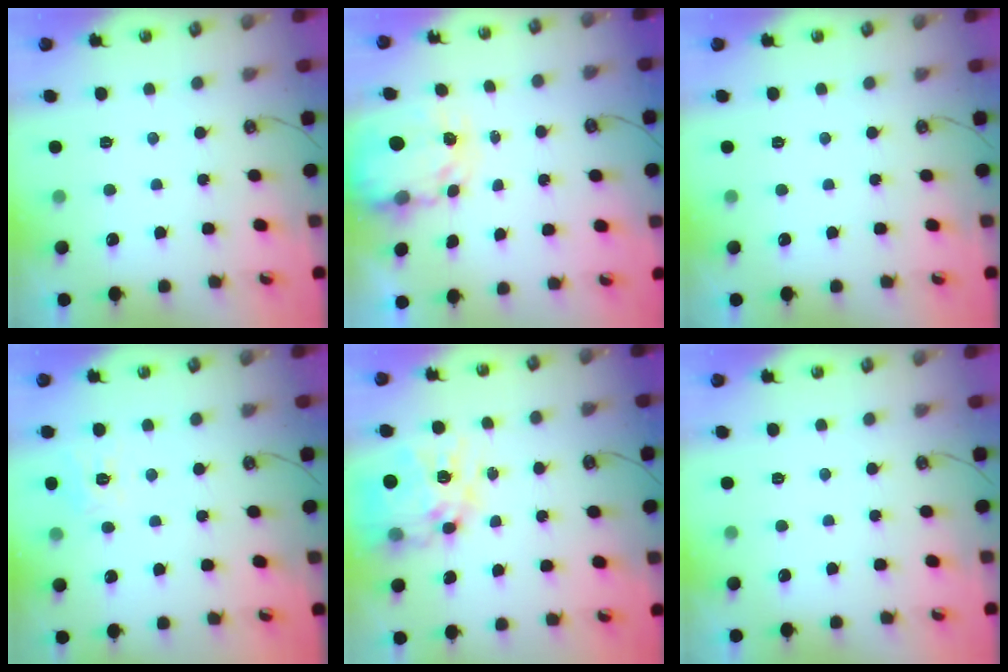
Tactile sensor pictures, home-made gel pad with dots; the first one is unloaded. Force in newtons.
{"total": 3.9, "press": 3.9, "slide": 0.3}
{"total": 0.0}
{"total": 8.9, "press": 8.9, "slide": 1.1}
{"total": 17.4, "press": 17.3, "slide": 1.5}
{"total": 0.0}